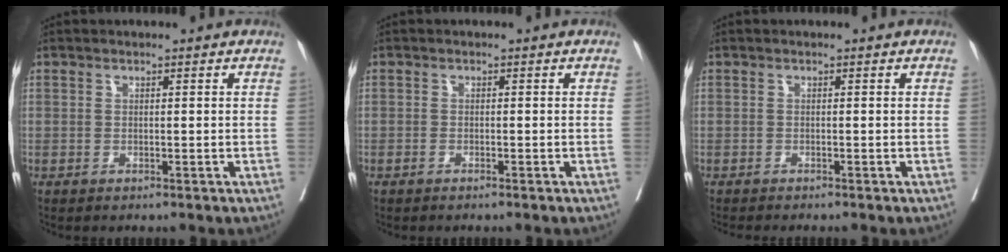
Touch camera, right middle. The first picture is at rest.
{"total": 0.8, "force": [-0.6, 0.1, 0.5], "torque": [-0.010, -0.002, -0.010]}
{"total": 2.3, "force": [-2.1, -0.1, 0.9], "torque": [-0.012, -0.004, -0.033]}